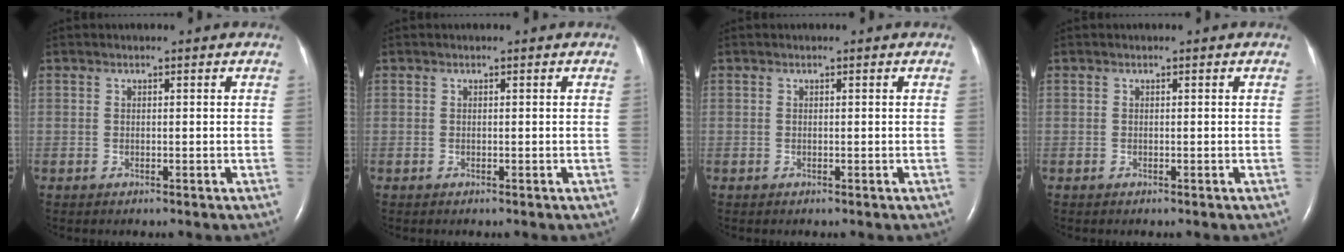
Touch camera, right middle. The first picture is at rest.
{"total": 0.0}
{"total": 0.0}
{"total": 0.0}